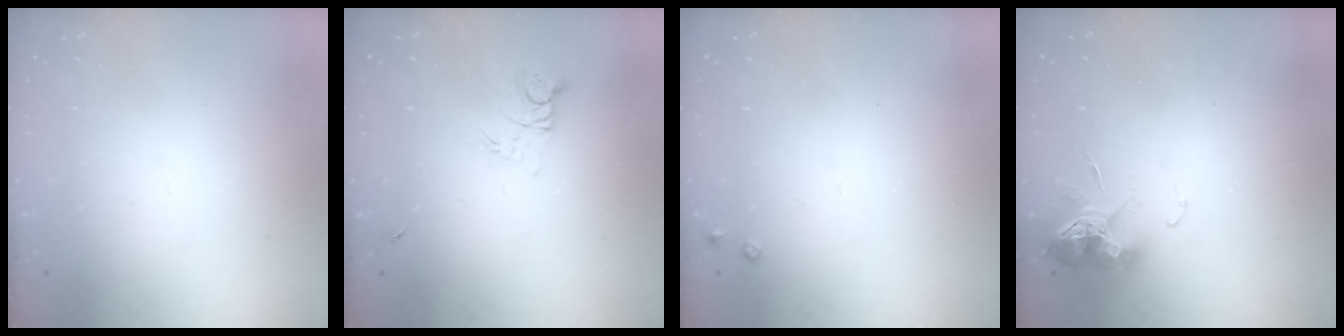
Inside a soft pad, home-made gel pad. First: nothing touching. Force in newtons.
{"total": 3.8, "press": 3.8, "slide": 0.4}
{"total": 4.0, "press": 4.0, "slide": 0.6}
{"total": 10.1, "press": 10.0, "slide": 0.5}